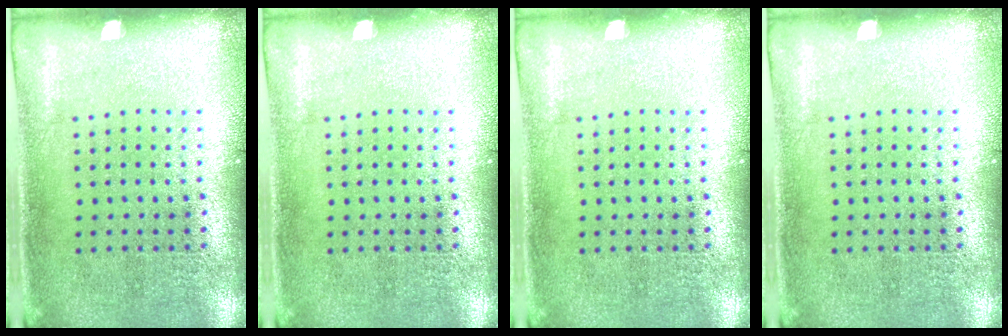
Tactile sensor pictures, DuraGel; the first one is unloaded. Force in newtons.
{"total": 0.0}
{"total": 0.0}
{"total": 0.0}